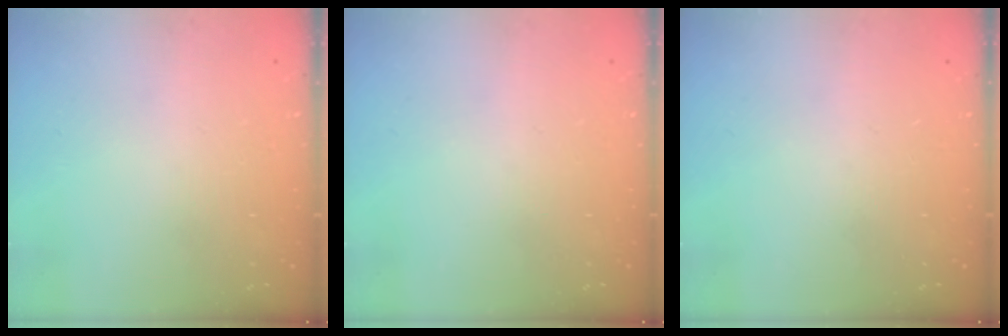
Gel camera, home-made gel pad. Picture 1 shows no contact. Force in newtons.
{"total": 0.0}
{"total": 0.0}